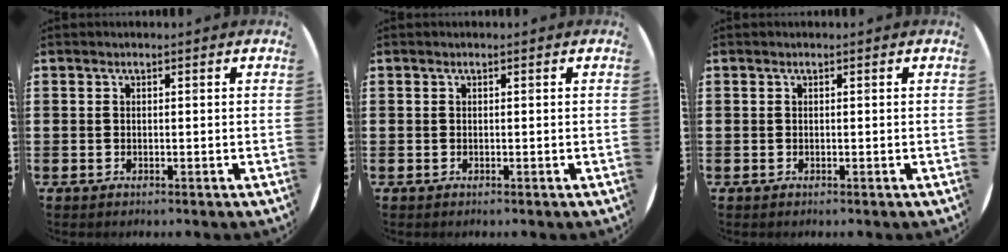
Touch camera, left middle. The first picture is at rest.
{"total": 0.0}
{"total": 0.0}